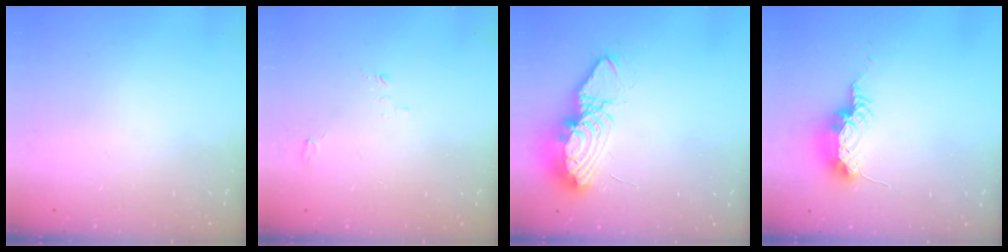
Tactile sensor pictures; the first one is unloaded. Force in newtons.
{"total": 2.7, "press": 2.7, "slide": 0.3}
{"total": 12.6, "press": 12.5, "slide": 1.3}
{"total": 12.1, "press": 9.4, "slide": 7.5}